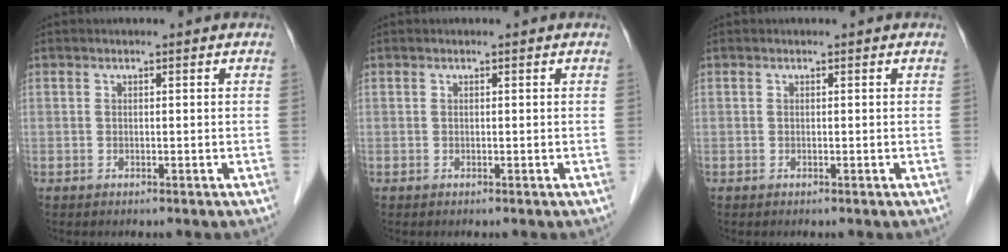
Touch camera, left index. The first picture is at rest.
{"total": 0.0}
{"total": 0.0}